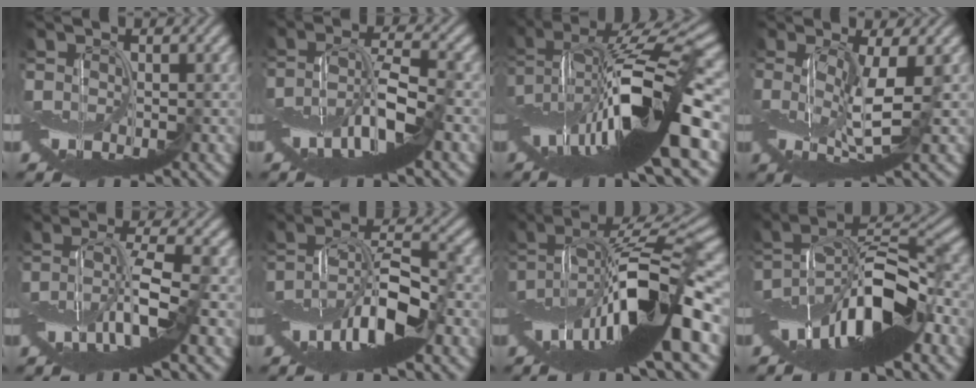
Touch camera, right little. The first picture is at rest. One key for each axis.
{"total": 6.6, "fx": -3.1, "fy": 1.8, "fz": 5.6, "tx": -0.109, "ty": 0.006, "tz": -0.065}
{"total": 15.6, "fx": -1.9, "fy": 4.3, "fz": 14.8, "tx": -0.269, "ty": 0.014, "tz": -0.039}
{"total": 4.8, "fx": 0.1, "fy": 1.1, "fz": 4.7, "tx": -0.103, "ty": -0.006, "tz": 0.000}
{"total": 6.8, "fx": -2.6, "fy": 1.6, "fz": 6.0, "tx": -0.118, "ty": 0.007, "tz": -0.055}
{"total": 8.5, "fx": -4.2, "fy": 2.8, "fz": 6.9, "tx": -0.127, "ty": 0.011, "tz": -0.084}
{"total": 15.6, "fx": -3.7, "fy": 4.6, "fz": 14.4, "tx": -0.262, "ty": 0.023, "tz": -0.070}
{"total": 13.1, "fx": -5.5, "fy": 4.7, "fz": 11.0, "tx": -0.181, "ty": 0.013, "tz": -0.111}